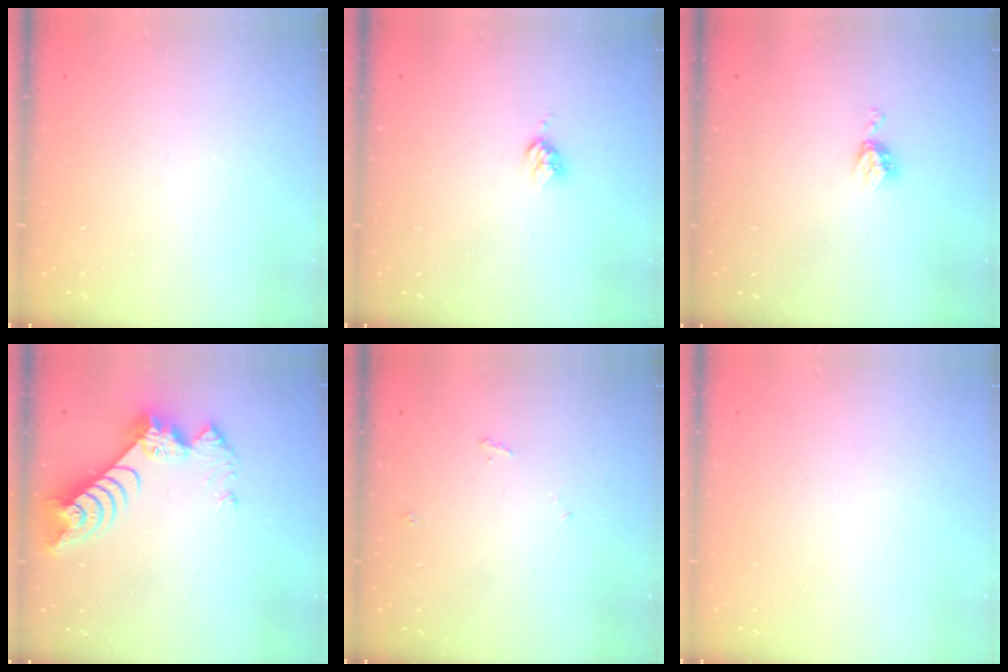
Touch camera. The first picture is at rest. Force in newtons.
{"total": 3.7, "press": 3.6, "slide": 0.5}
{"total": 4.5, "press": 4.4, "slide": 0.7}
{"total": 9.3, "press": 9.3, "slide": 0.8}
{"total": 4.7, "press": 4.7, "slide": 0.6}
{"total": 0.7, "press": 0.7, "slide": 0.1}